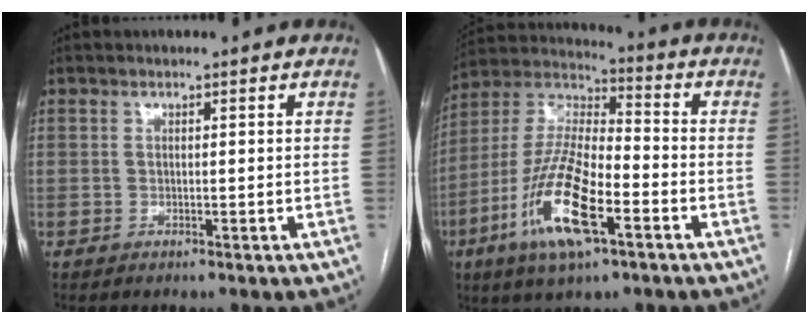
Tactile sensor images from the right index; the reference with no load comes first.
{"total": 16.7, "force": [-6.8, 4.5, 14.6], "torque": [-0.307, -0.010, -0.124]}